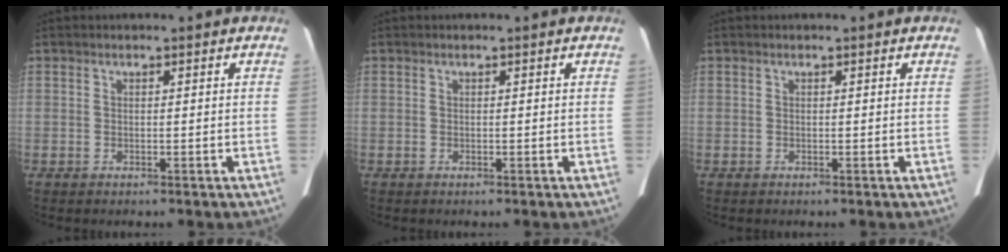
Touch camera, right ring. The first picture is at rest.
{"total": 0.0}
{"total": 0.0}